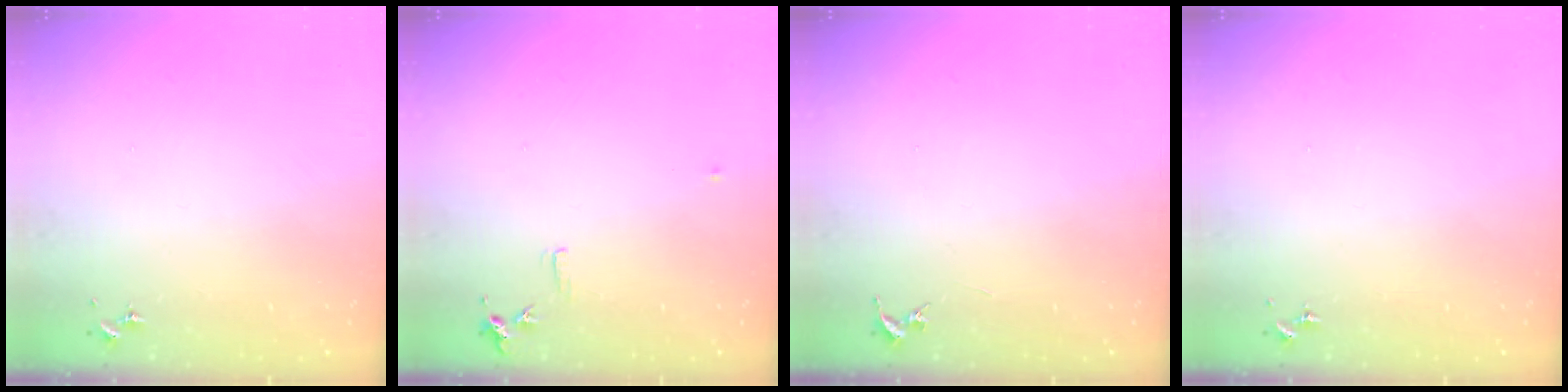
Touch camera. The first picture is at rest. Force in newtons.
{"total": 5.6, "press": 5.5, "slide": 0.7}
{"total": 0.0}
{"total": 0.0}